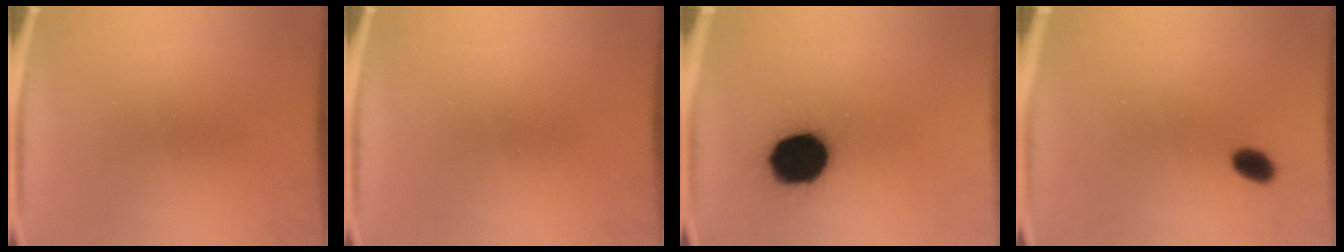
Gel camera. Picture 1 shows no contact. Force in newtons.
{"total": 0.0}
{"total": 18.0}
{"total": 3.5}